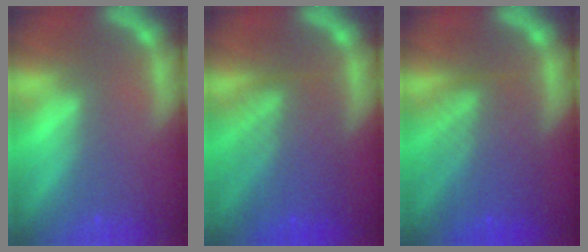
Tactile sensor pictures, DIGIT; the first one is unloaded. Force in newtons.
{"total": 7.6}
{"total": 7.6}